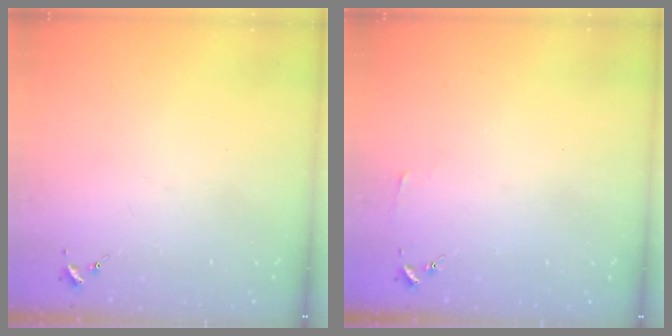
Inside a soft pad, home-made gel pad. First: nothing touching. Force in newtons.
{"total": 2.8, "press": 2.8, "slide": 0.3}